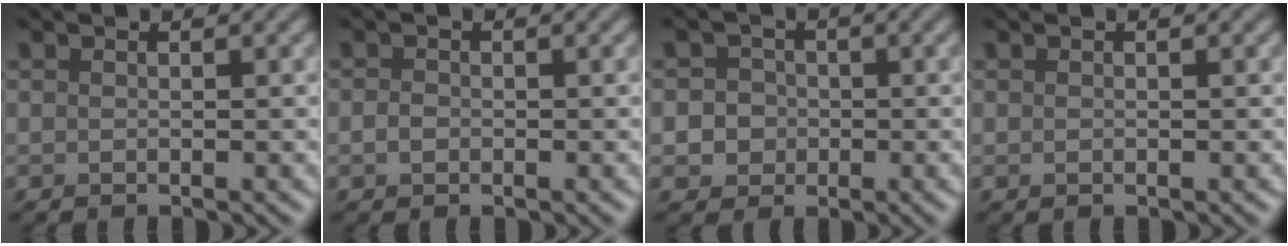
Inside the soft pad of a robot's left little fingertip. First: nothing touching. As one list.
[{"total": 1.0, "force": [-0.3, 0.8, 0.6], "torque": [-0.011, -0.001, -0.009]}, {"total": 4.0, "force": [-0.2, 3.8, 1.3], "torque": [0.008, 0.022, -0.024]}, {"total": 0.0}]